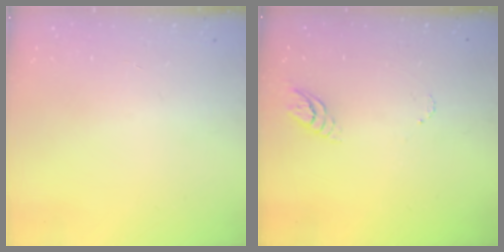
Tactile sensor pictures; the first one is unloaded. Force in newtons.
{"total": 3.4, "press": 3.4, "slide": 0.4}